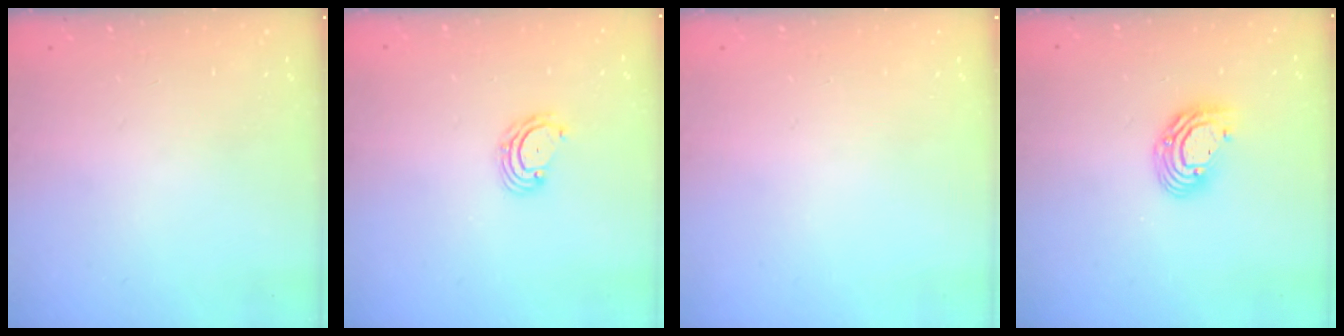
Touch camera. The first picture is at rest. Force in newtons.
{"total": 2.8, "press": 2.8, "slide": 0.3}
{"total": 0.0}
{"total": 9.1, "press": 9.1, "slide": 1.1}